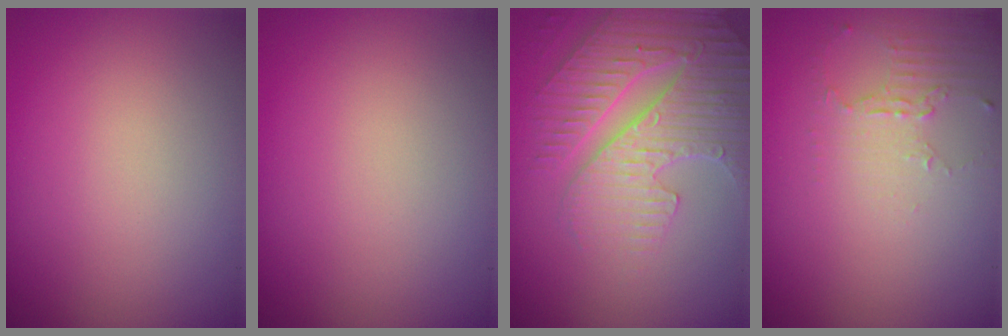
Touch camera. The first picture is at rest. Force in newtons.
{"total": 0.0}
{"total": 4.7, "press": 4.6, "slide": 1.1}
{"total": 2.2, "press": 1.6, "slide": 1.5}